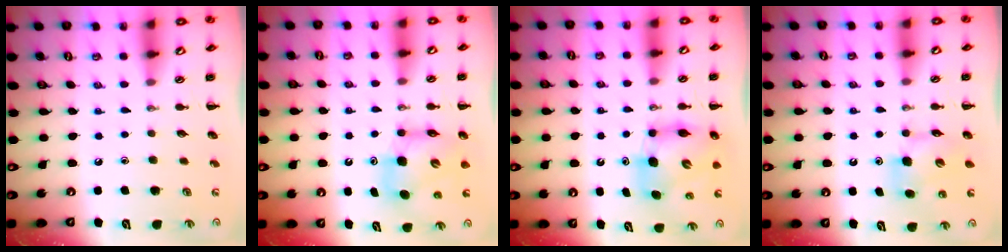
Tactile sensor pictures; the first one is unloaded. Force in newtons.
{"total": 7.0, "press": 7.0, "slide": 0.8}
{"total": 6.4, "press": 6.3, "slide": 0.9}
{"total": 6.6, "press": 6.6, "slide": 0.6}